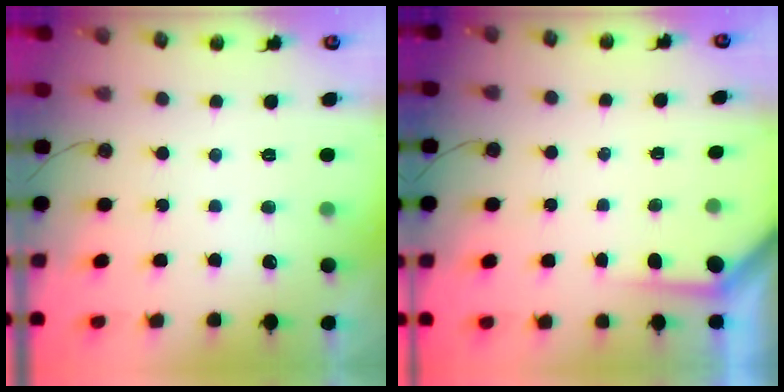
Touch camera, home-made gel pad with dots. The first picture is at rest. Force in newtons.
{"total": 2.0, "press": 2.0, "slide": 0.2}